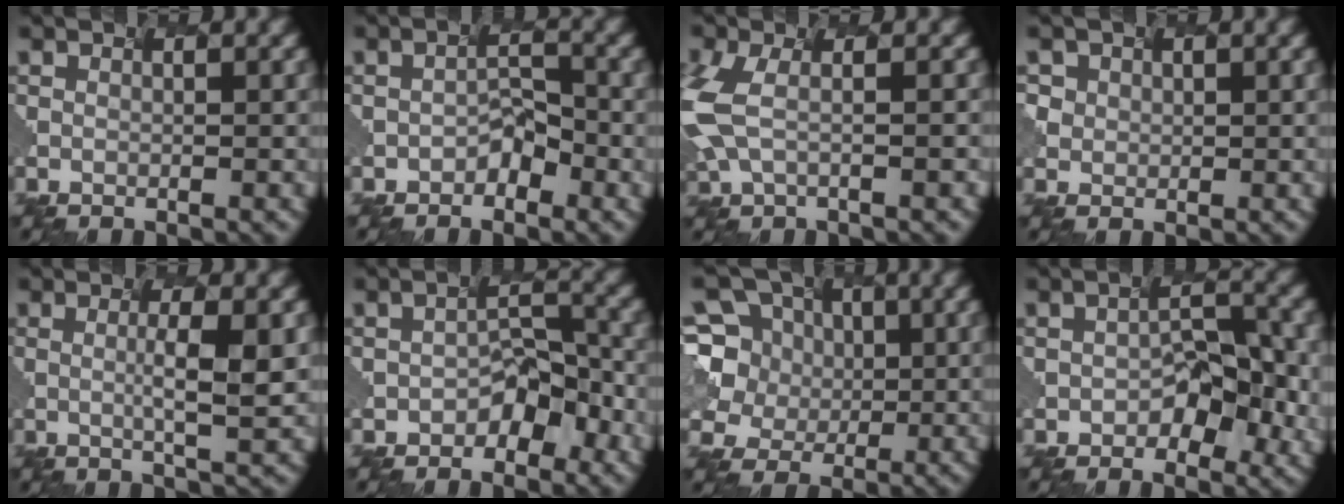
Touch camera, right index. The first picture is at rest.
{"total": 2.0, "force": [-1.7, 0.8, 0.6], "torque": [-0.014, 0.008, -0.023]}
{"total": 5.0, "force": [-0.7, 2.3, 4.4], "torque": [-0.120, 0.001, -0.010]}
{"total": 1.3, "force": [0.5, 1.1, -0.5], "torque": [0.004, -0.004, 0.016]}
{"total": 2.9, "force": [-0.1, 0.2, 2.9], "torque": [-0.048, -0.001, 0.005]}
{"total": 3.6, "force": [-2.3, 1.9, 2.0], "torque": [-0.028, 0.009, -0.031]}
{"total": 7.9, "force": [1.3, 7.1, 3.3], "torque": [-0.076, 0.021, 0.000]}
{"total": 4.4, "force": [-1.6, 2.5, 3.2], "torque": [-0.050, 0.001, -0.017]}